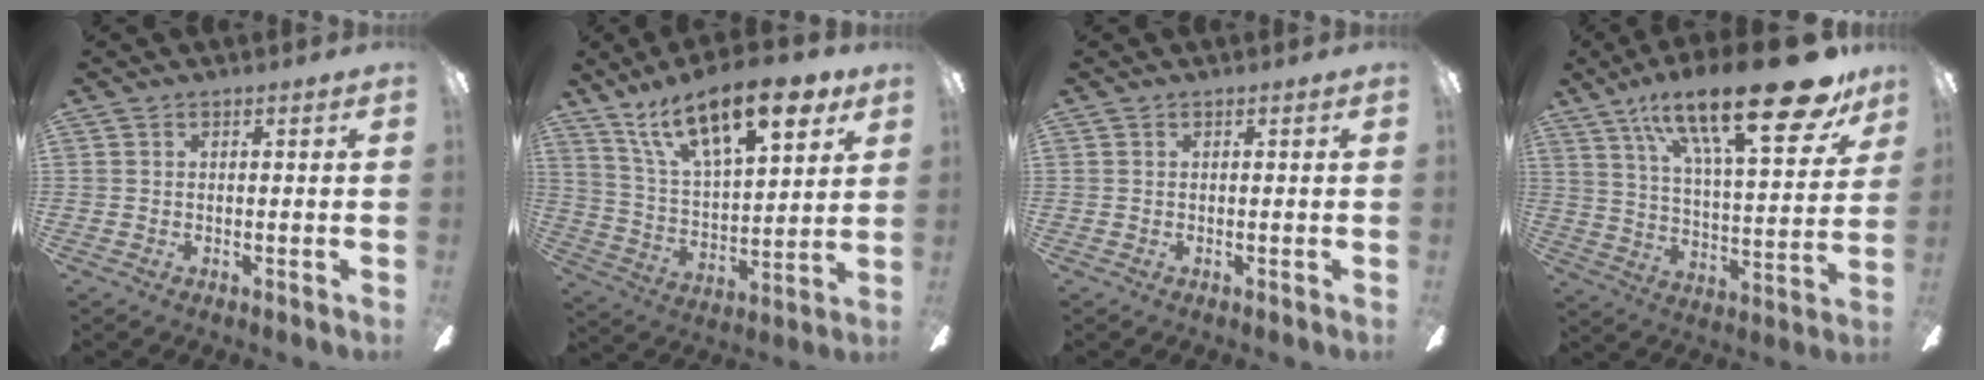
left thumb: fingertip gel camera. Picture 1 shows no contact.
{"total": 21.4, "force": [13.6, 8.1, 14.4], "torque": [-0.241, -0.062, 0.228]}
{"total": 0.0}
{"total": 28.7, "force": [17.7, 8.7, 20.8], "torque": [-0.315, -0.109, 0.283]}